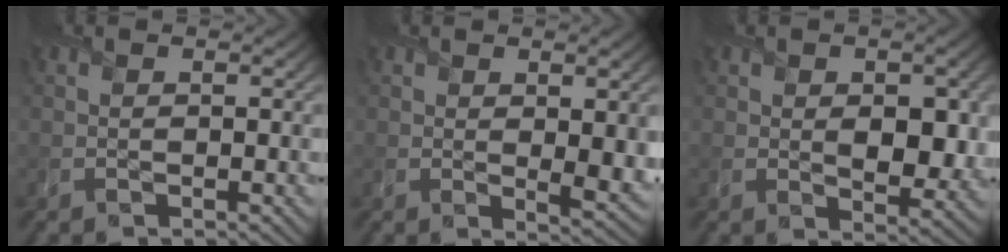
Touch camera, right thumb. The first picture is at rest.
{"total": 4.4, "force": [0.7, 1.8, 3.9], "torque": [-0.060, -0.013, 0.020]}
{"total": 5.9, "force": [0.4, 3.6, 4.6], "torque": [-0.070, -0.014, 0.012]}